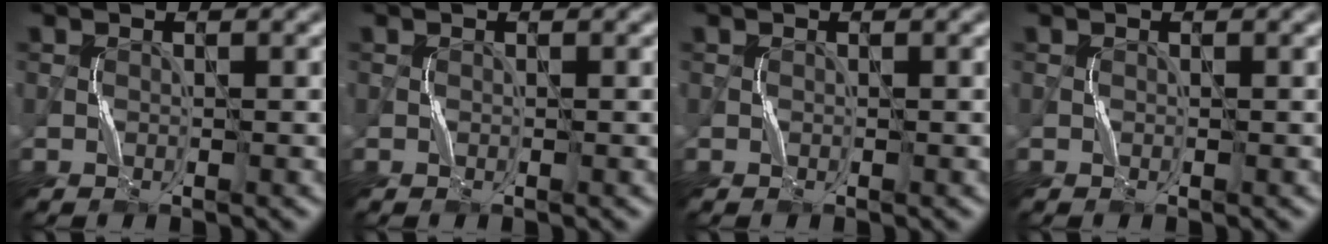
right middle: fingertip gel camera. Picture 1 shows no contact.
{"total": 0.0}
{"total": 0.0}
{"total": 0.0}